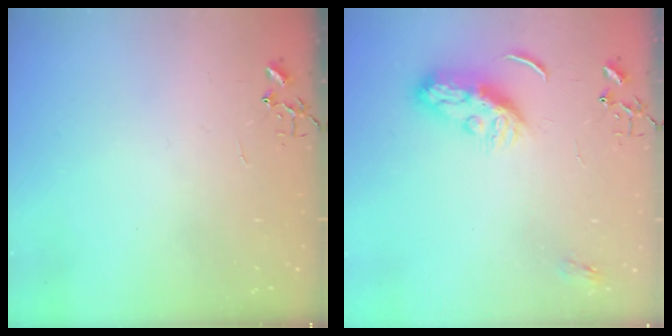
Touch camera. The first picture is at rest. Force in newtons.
{"total": 8.8, "press": 8.8, "slide": 0.5}